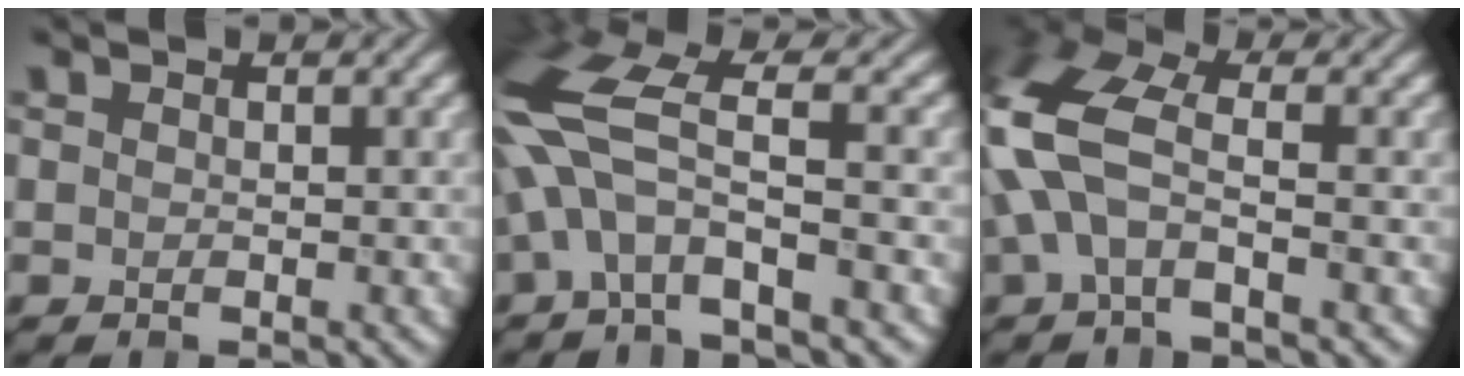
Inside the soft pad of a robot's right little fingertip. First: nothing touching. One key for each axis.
{"total": 7.9, "fx": -0.9, "fy": 2.6, "fz": 7.4, "tx": -0.175, "ty": 0.019, "tz": -0.033}
{"total": 7.1, "fx": -0.5, "fy": 3.5, "fz": 6.1, "tx": -0.155, "ty": 0.018, "tz": -0.025}